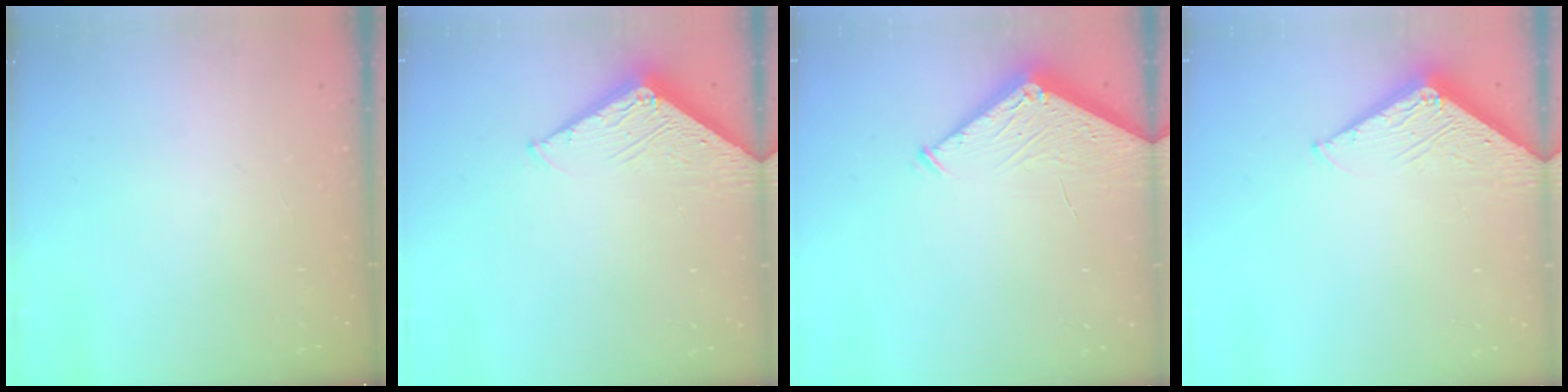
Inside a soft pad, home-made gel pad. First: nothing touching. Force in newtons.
{"total": 6.5, "press": 6.5, "slide": 0.4}
{"total": 4.2, "press": 4.2, "slide": 0.5}
{"total": 6.5, "press": 6.5, "slide": 0.4}